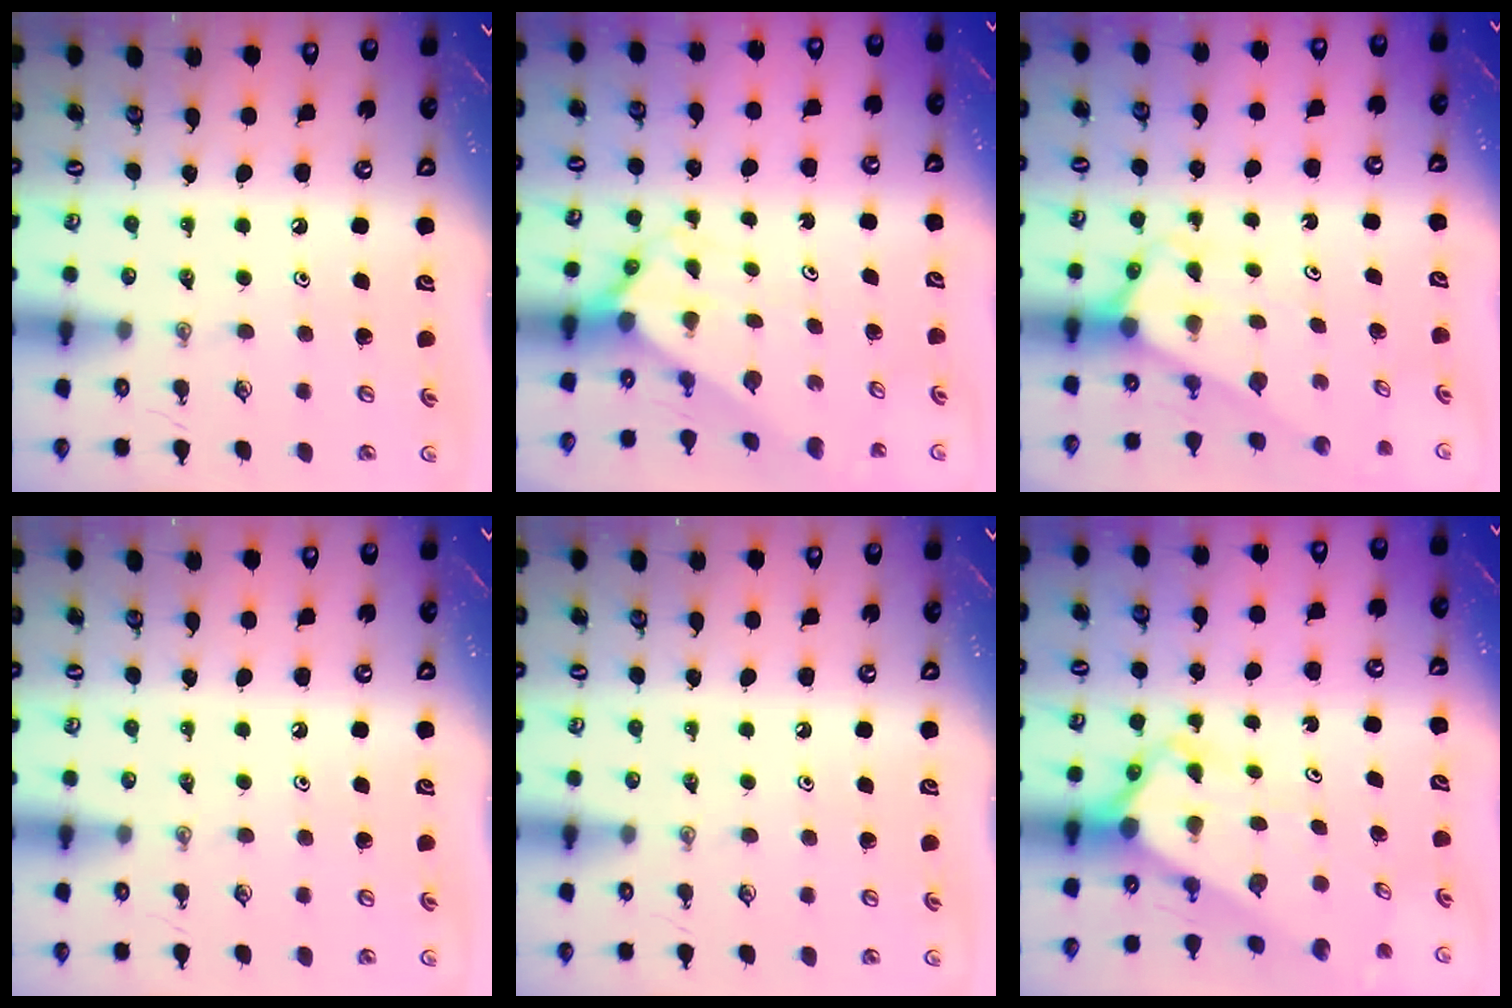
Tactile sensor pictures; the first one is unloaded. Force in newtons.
{"total": 1.7, "press": 1.7, "slide": 0.1}
{"total": 2.7, "press": 2.7, "slide": 0.1}
{"total": 0.0}
{"total": 0.0}
{"total": 3.1, "press": 3.1, "slide": 0.2}